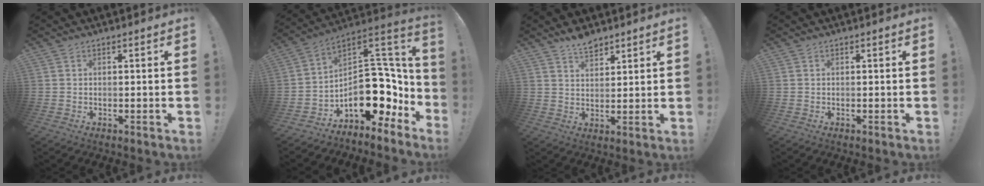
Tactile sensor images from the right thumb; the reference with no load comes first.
{"total": 19.7, "force": [-3.8, 12.7, 14.5], "torque": [-0.188, 0.003, -0.037]}
{"total": 6.1, "force": [5.1, 2.4, 2.3], "torque": [-0.034, -0.030, 0.092]}
{"total": 0.0}